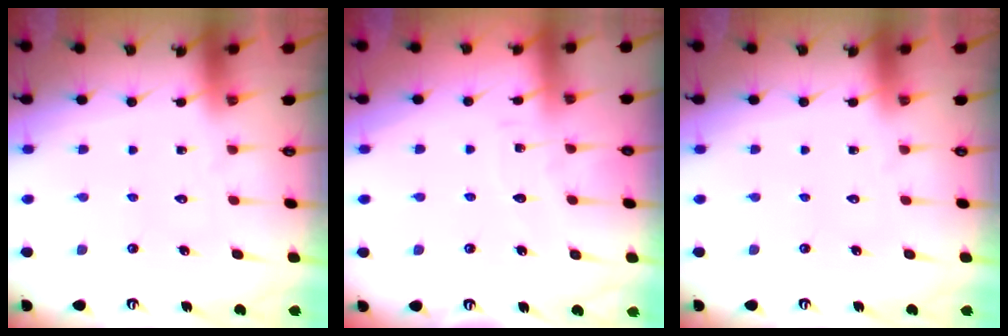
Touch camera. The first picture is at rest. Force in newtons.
{"total": 2.1, "press": 2.1, "slide": 0.2}
{"total": 0.0}